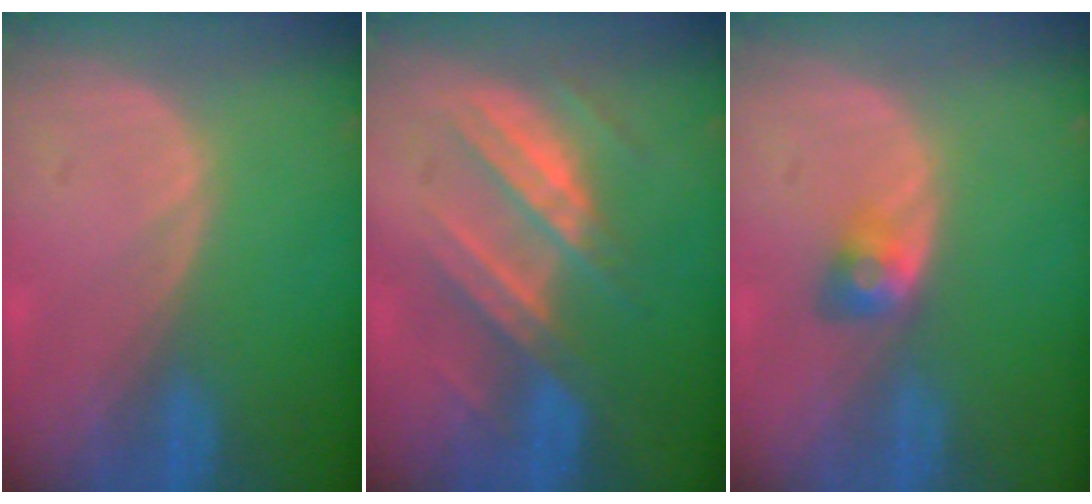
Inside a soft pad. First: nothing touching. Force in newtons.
{"total": 7.2, "press": 7.2, "slide": 0.9}
{"total": 2.9, "press": 2.5, "slide": 1.6}